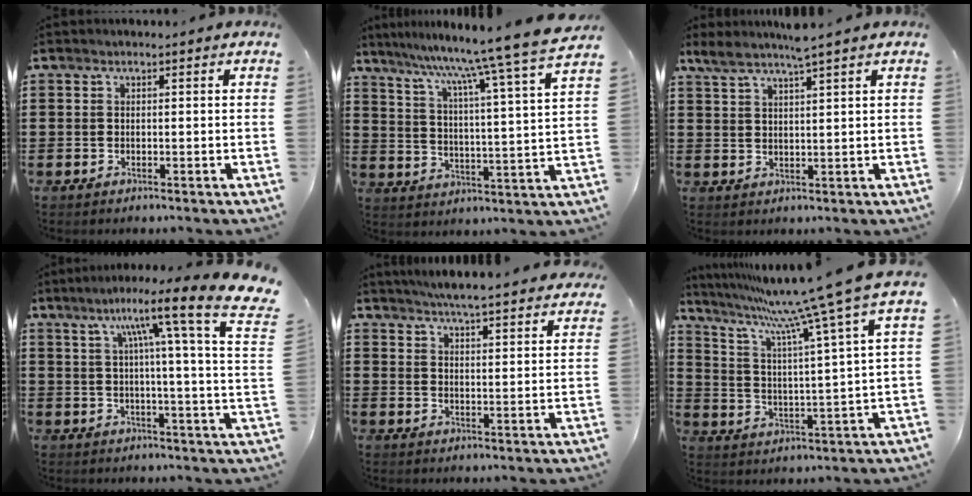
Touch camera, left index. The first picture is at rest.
{"total": 9.1, "force": [7.9, -2.2, 3.9], "torque": [-0.092, -0.070, 0.118]}
{"total": 4.0, "force": [3.3, -0.6, 2.2], "torque": [-0.053, -0.009, 0.057]}
{"total": 12.9, "force": [7.2, 0.2, 10.7], "torque": [-0.191, -0.046, 0.093]}
{"total": 5.1, "force": [5.0, -0.4, 1.0], "torque": [-0.040, -0.027, 0.087]}
{"total": 10.9, "force": [9.4, -1.2, 5.3], "torque": [-0.126, -0.072, 0.146]}